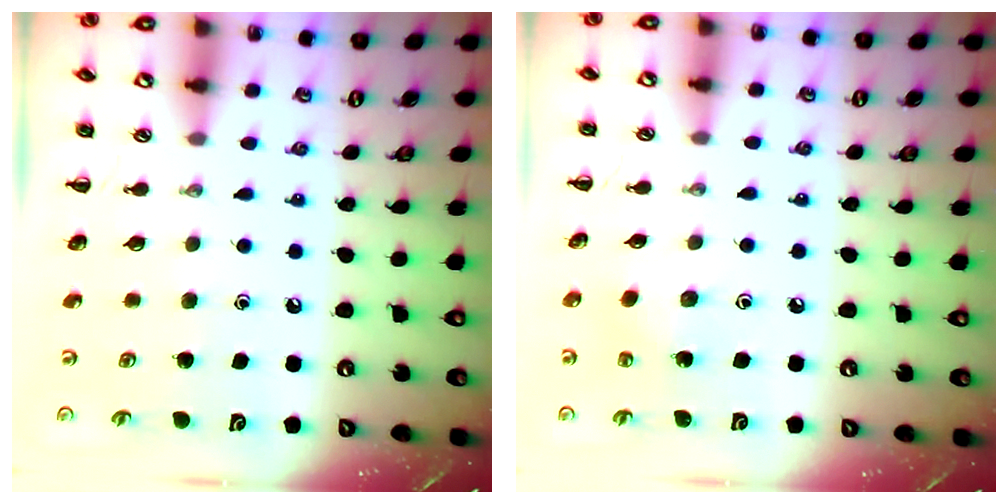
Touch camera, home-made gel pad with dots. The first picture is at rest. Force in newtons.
{"total": 2.2, "press": 2.0, "slide": 0.7}